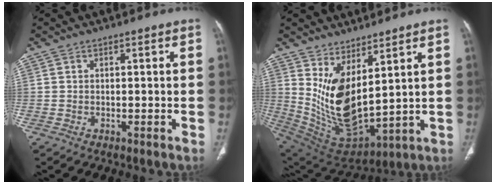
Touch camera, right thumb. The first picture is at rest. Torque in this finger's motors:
{"motor_torque": [-1.02, 1.75, 1.46, 0.38, 0.34]}